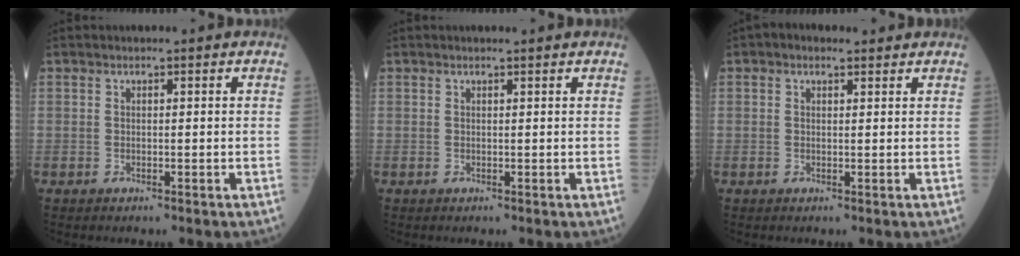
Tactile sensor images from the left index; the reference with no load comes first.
{"total": 1.4, "force": [1.3, -0.1, 0.5], "torque": [-0.010, 0.006, 0.018]}
{"total": 2.1, "force": [1.3, 1.1, 1.1], "torque": [-0.029, 0.020, 0.020]}